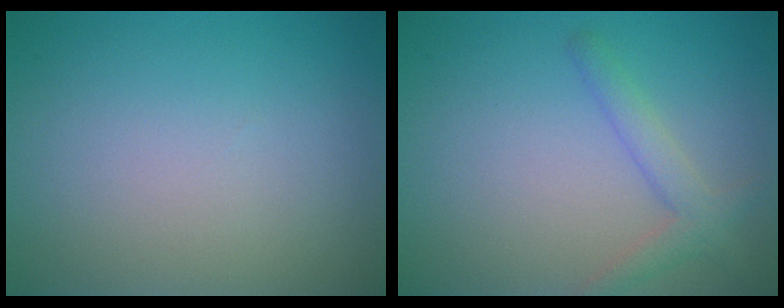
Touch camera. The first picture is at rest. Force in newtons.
{"total": 2.4, "press": 2.4, "slide": 0.2}